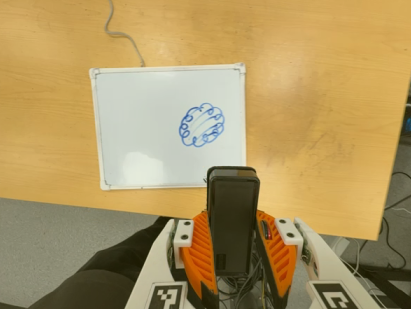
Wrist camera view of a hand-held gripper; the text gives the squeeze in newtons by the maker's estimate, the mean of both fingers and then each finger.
{"total": 5.3, "left": 3.3, "right": 7.4}